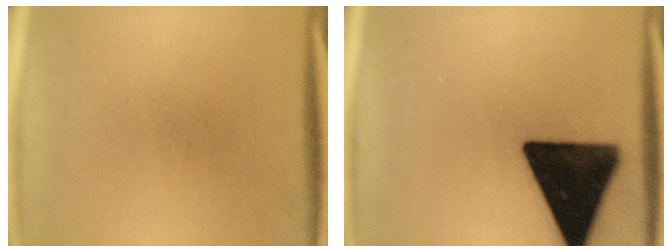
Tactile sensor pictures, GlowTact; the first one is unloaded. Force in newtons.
{"total": 19.4}